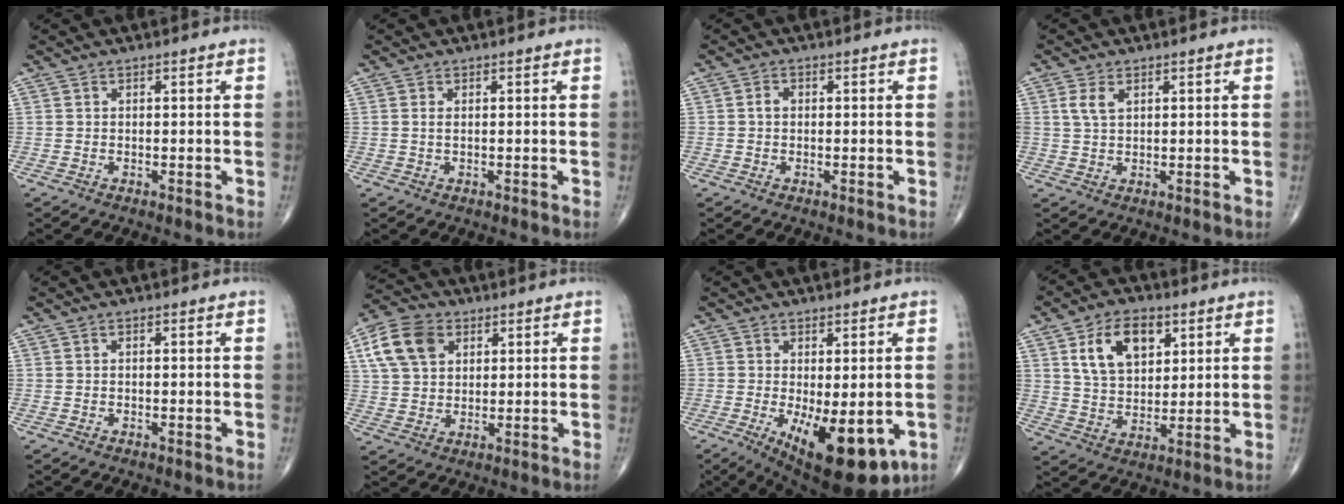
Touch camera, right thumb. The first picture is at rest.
{"total": 0.8, "force": [0.1, 0.3, 0.7], "torque": [-0.018, 0.001, 0.004]}
{"total": 1.4, "force": [0.0, 1.1, 0.9], "torque": [-0.011, 0.005, -0.002]}
{"total": 3.3, "force": [1.3, 1.8, 2.4], "torque": [-0.048, 0.002, 0.030]}
{"total": 0.0}
{"total": 10.7, "force": [4.1, 7.4, 6.4], "torque": [-0.109, 0.001, 0.074]}
{"total": 14.8, "force": [-4.8, 6.2, 12.6], "torque": [-0.168, -0.021, -0.052]}
{"total": 11.8, "force": [4.9, 7.4, 7.9], "torque": [-0.109, -0.015, 0.092]}